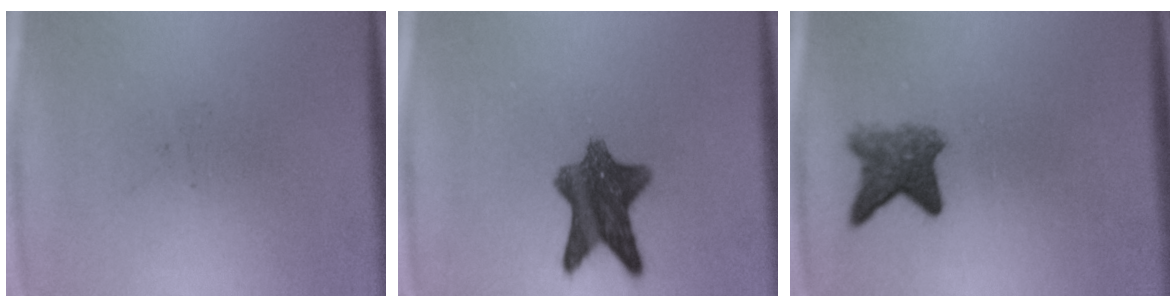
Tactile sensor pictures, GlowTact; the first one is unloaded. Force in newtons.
{"total": 9.5}
{"total": 4.3}